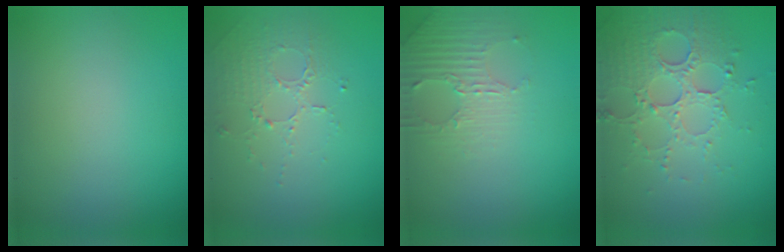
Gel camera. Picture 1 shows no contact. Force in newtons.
{"total": 1.7, "press": 1.2, "slide": 1.2}
{"total": 3.0, "press": 2.9, "slide": 0.7}
{"total": 5.3, "press": 3.8, "slide": 3.7}